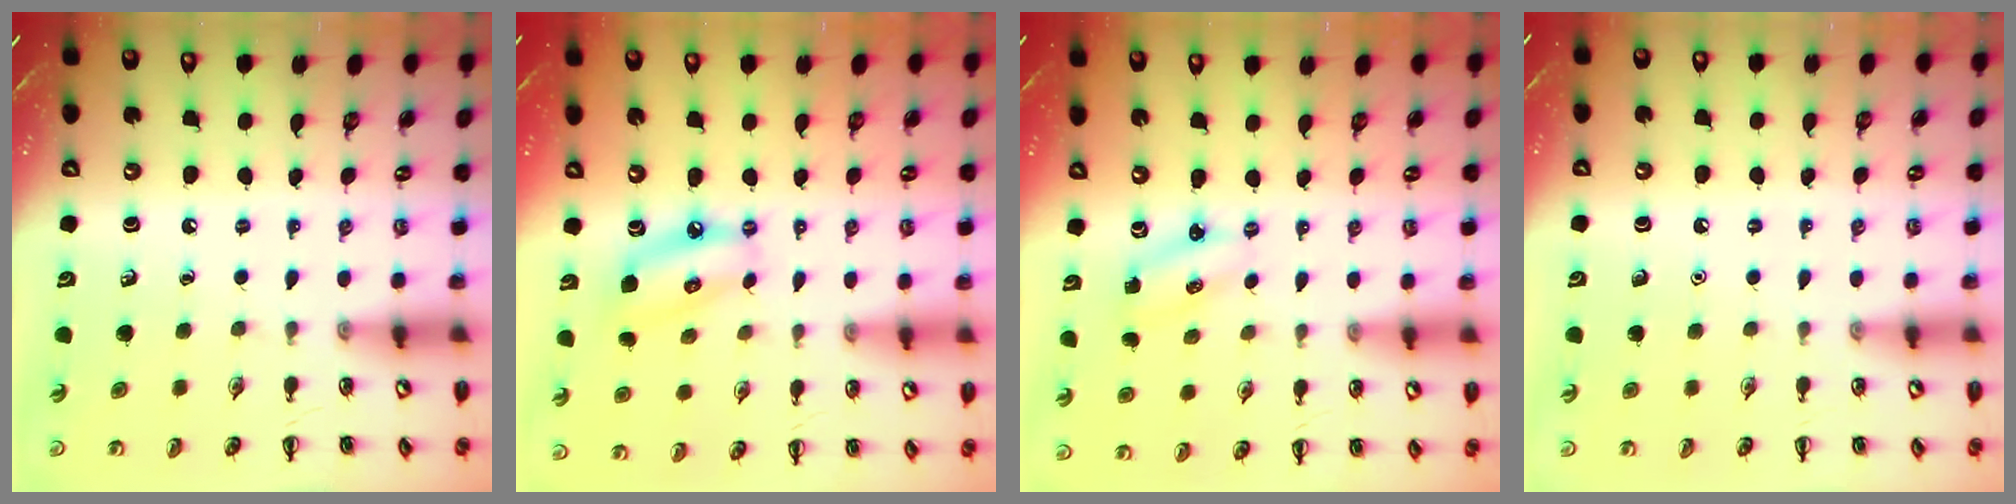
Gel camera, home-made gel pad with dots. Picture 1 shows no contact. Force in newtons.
{"total": 9.8, "press": 9.4, "slide": 2.4}
{"total": 2.4, "press": 2.3, "slide": 0.6}
{"total": 1.5, "press": 1.5, "slide": 0.2}